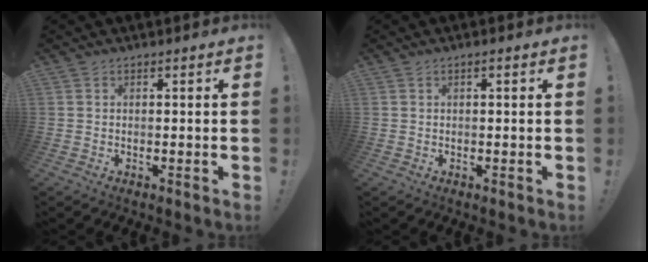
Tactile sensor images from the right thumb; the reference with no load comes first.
{"total": 1.0, "force": [0.0, -0.1, 1.0], "torque": [-0.019, 0.000, 0.000]}